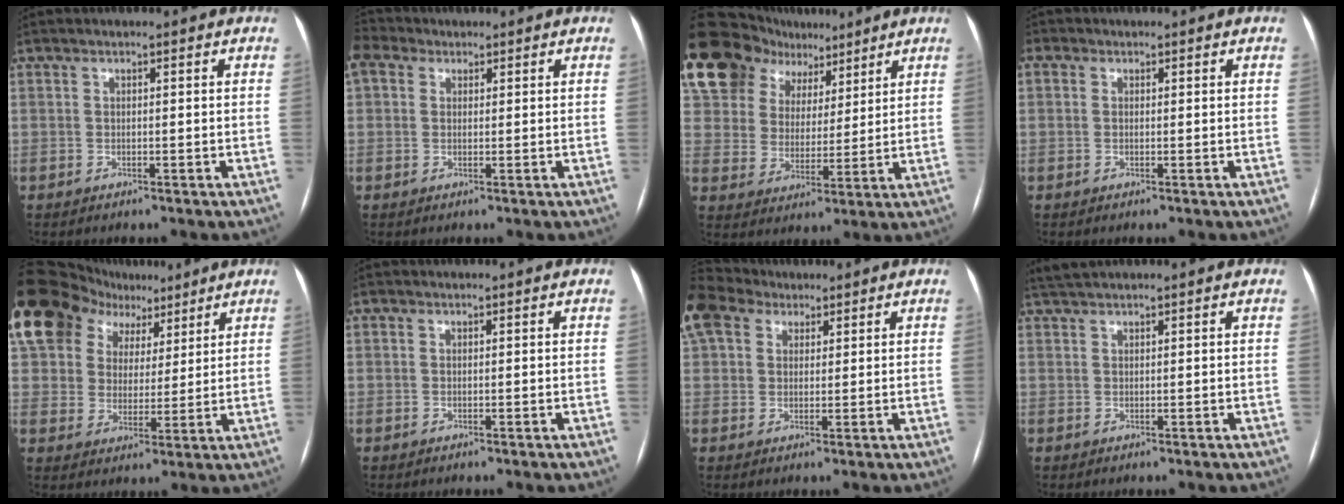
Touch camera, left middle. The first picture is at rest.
{"total": 4.5, "force": [2.3, 3.1, 2.2], "torque": [-0.058, 0.033, 0.048]}
{"total": 24.2, "force": [16.0, 15.4, 9.8], "torque": [-0.259, 0.080, 0.290]}
{"total": 1.1, "force": [0.2, 0.9, 0.6], "torque": [-0.019, 0.007, 0.003]}
{"total": 20.1, "force": [12.5, 13.2, 8.5], "torque": [-0.198, 0.083, 0.222]}
{"total": 0.0}
{"total": 10.6, "force": [6.8, 6.9, 4.3], "torque": [-0.118, 0.053, 0.132]}
{"total": 2.3, "force": [2.1, 0.0, 1.0], "torque": [-0.025, 0.018, 0.045]}